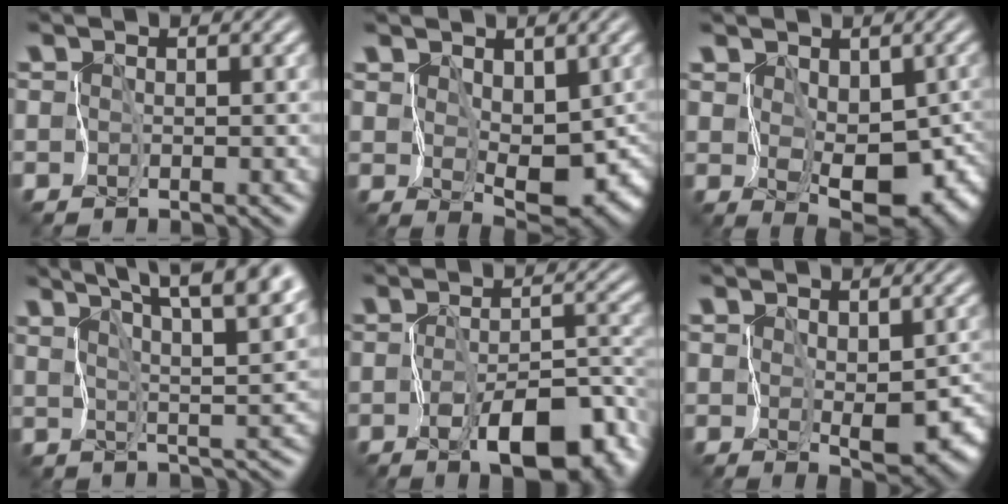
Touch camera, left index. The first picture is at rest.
{"total": 8.0, "force": [1.5, 5.0, 6.0], "torque": [-0.080, -0.023, 0.049]}
{"total": 9.4, "force": [0.1, 5.8, 7.4], "torque": [-0.094, -0.031, 0.027]}
{"total": 10.7, "force": [8.2, 1.9, 6.5], "torque": [-0.097, 0.009, 0.122]}
{"total": 7.4, "force": [-4.4, 2.5, 5.3], "torque": [-0.076, -0.023, -0.050]}
{"total": 6.9, "force": [0.1, 4.3, 5.4], "torque": [-0.062, -0.031, 0.029]}